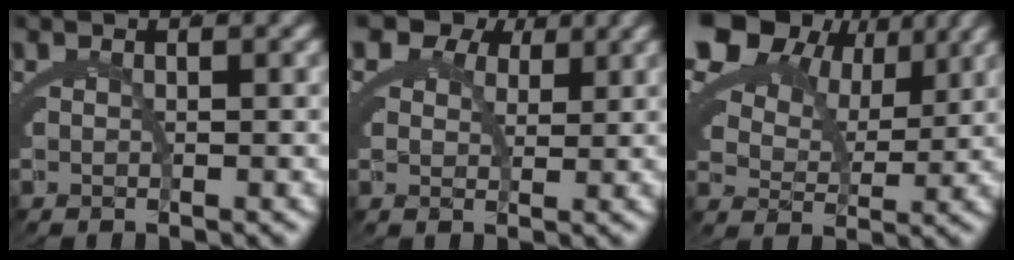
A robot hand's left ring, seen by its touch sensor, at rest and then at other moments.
{"total": 8.2, "force": [3.8, 6.1, 4.0], "torque": [-0.080, -0.004, 0.058]}
{"total": 9.0, "force": [4.5, 5.8, 5.2], "torque": [-0.108, 0.005, 0.074]}